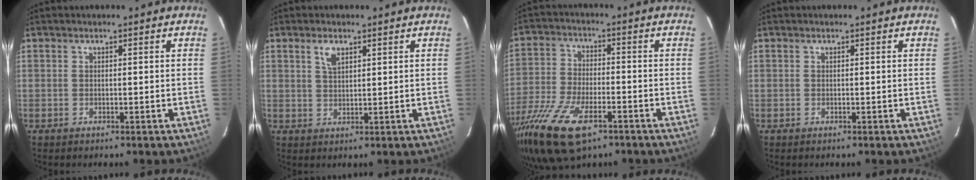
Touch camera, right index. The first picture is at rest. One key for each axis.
{"total": 3.1, "fx": 1.7, "fy": 1.5, "fz": 2.1, "tx": -0.040, "ty": 0.004, "tz": 0.034}
{"total": 19.7, "fx": -11.8, "fy": 8.3, "fz": 13.5, "tx": -0.302, "ty": -0.058, "tz": -0.215}
{"total": 0.0}